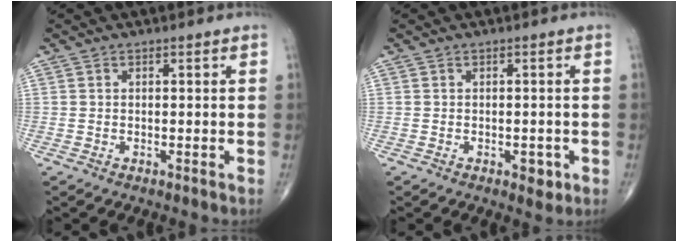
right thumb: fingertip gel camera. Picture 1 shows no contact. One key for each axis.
{"total": 2.5, "fx": -0.9, "fy": 1.4, "fz": 1.8, "tx": -0.009, "ty": 0.002, "tz": -0.009}